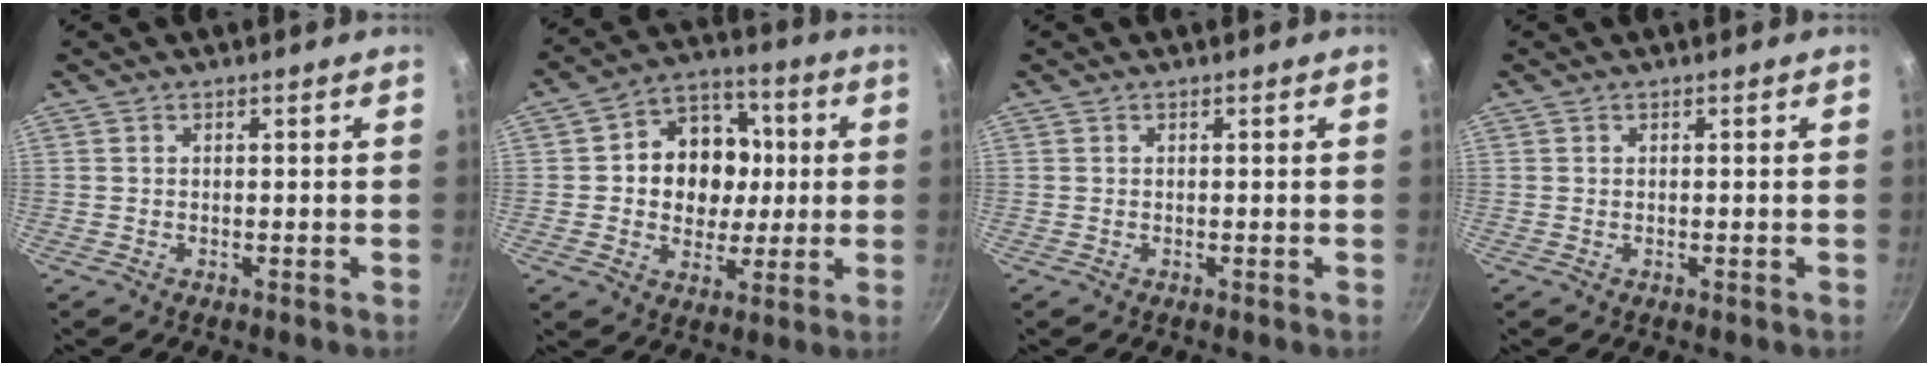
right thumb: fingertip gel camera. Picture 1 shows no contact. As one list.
[{"total": 14.6, "force": [1.0, 12.2, 7.9], "torque": [-0.083, 0.015, 0.010]}, {"total": 0.0}, {"total": 0.0}]